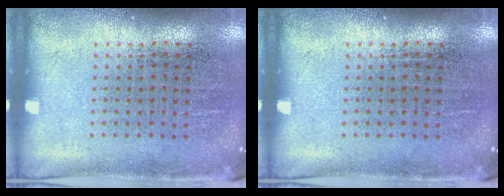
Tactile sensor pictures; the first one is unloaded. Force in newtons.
{"total": 0.0}